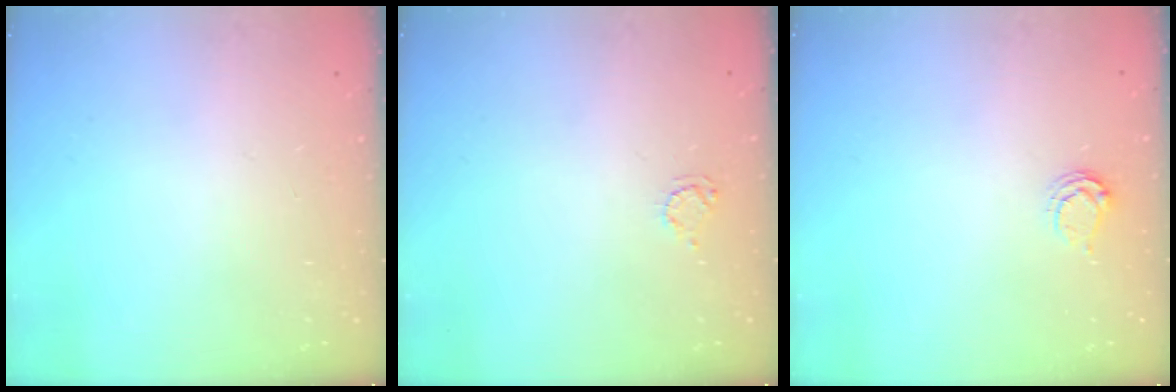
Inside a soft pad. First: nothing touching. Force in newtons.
{"total": 2.9, "press": 2.9, "slide": 0.3}
{"total": 3.9, "press": 3.8, "slide": 0.8}